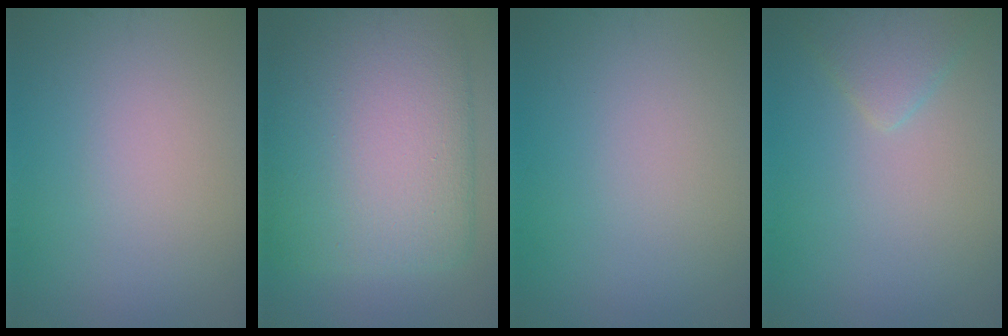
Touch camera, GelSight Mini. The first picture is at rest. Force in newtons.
{"total": 13.4, "press": 13.4, "slide": 0.3}
{"total": 0.0}
{"total": 2.4, "press": 2.4, "slide": 0.2}